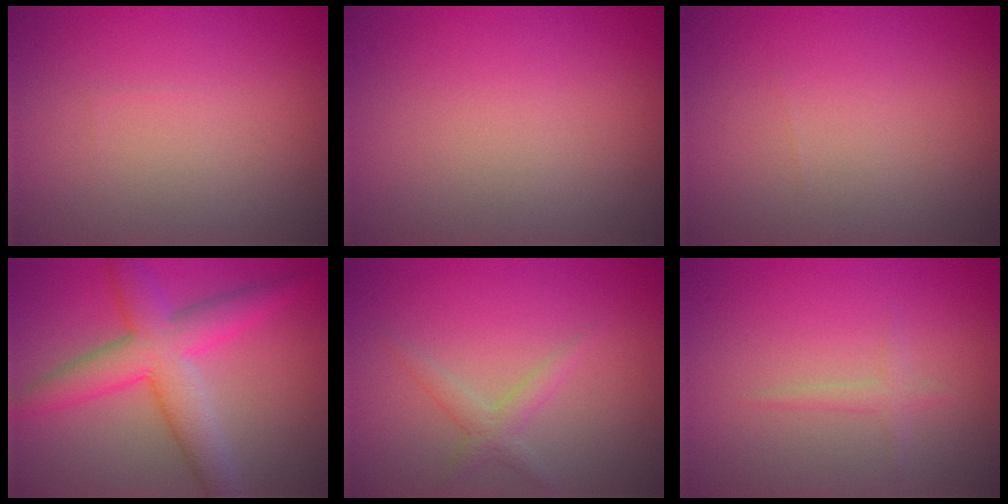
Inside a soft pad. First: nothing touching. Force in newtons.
{"total": 0.0}
{"total": 0.0}
{"total": 6.5, "press": 6.5, "slide": 0.1}
{"total": 1.8, "press": 1.8, "slide": 0.1}
{"total": 1.1, "press": 1.1, "slide": 0.1}